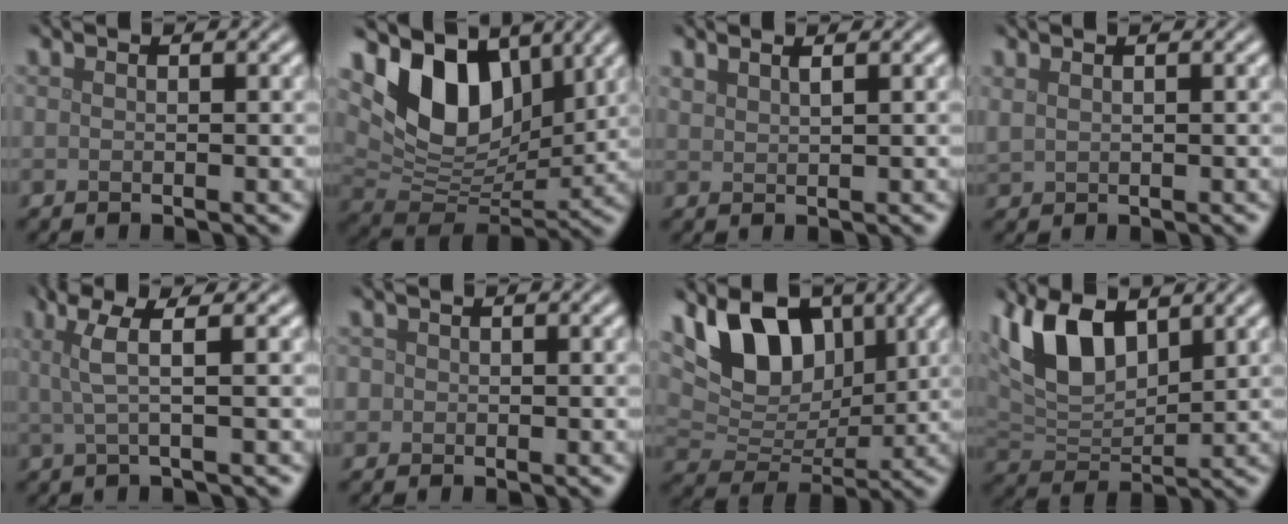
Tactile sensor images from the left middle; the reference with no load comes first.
{"total": 9.1, "force": [3.9, 5.8, 5.9], "torque": [-0.110, -0.012, 0.068]}
{"total": 0.9, "force": [0.7, 0.1, 0.4], "torque": [-0.015, -0.002, 0.016]}
{"total": 0.7, "force": [0.6, 0.3, 0.2], "torque": [-0.010, -0.001, 0.018]}
{"total": 3.1, "force": [0.7, 0.6, 3.0], "torque": [-0.054, 0.005, 0.011]}
{"total": 1.1, "force": [0.1, 1.1, 0.2], "torque": [0.005, -0.002, -0.002]}
{"total": 7.2, "force": [2.8, 4.7, 4.8], "torque": [-0.088, -0.009, 0.042]}
{"total": 7.7, "force": [3.6, 4.0, 5.5], "torque": [-0.117, 0.005, 0.063]}